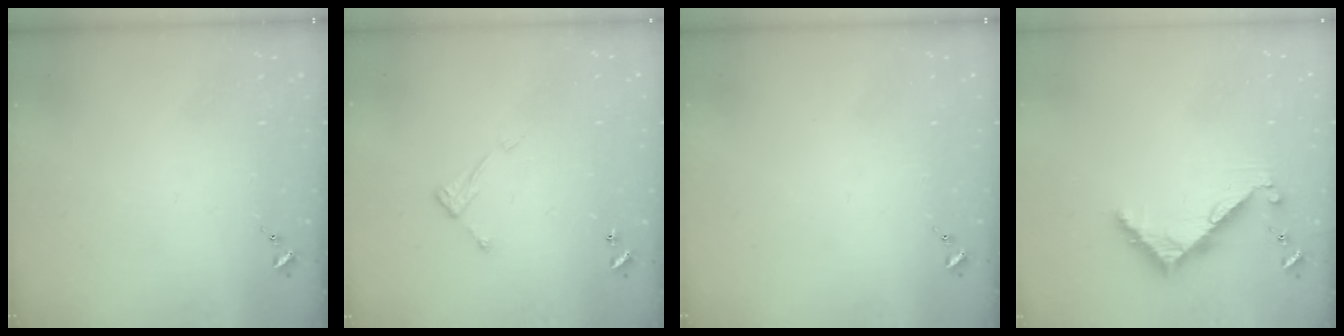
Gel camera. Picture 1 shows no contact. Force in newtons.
{"total": 7.1, "press": 7.1, "slide": 0.0}
{"total": 0.0}
{"total": 7.3, "press": 7.3, "slide": 0.6}